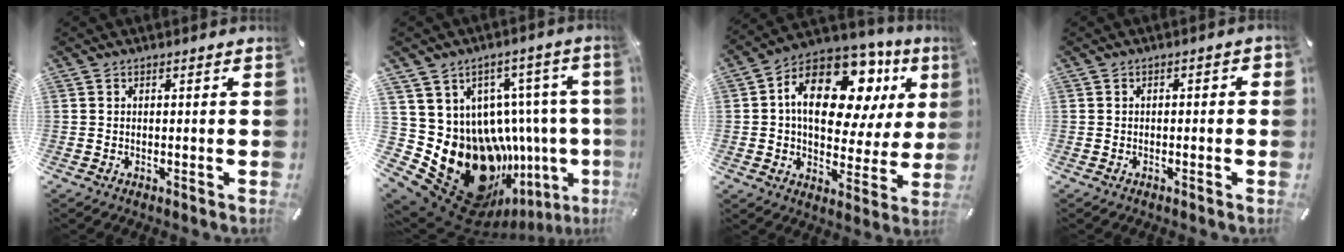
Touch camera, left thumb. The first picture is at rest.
{"total": 27.6, "force": [-11.0, 19.5, 16.2], "torque": [-0.234, -0.008, -0.109]}
{"total": 20.9, "force": [7.9, 12.5, 14.8], "torque": [-0.235, -0.036, 0.130]}
{"total": 1.7, "force": [-1.0, 0.8, 1.1], "torque": [-0.018, 0.006, -0.020]}